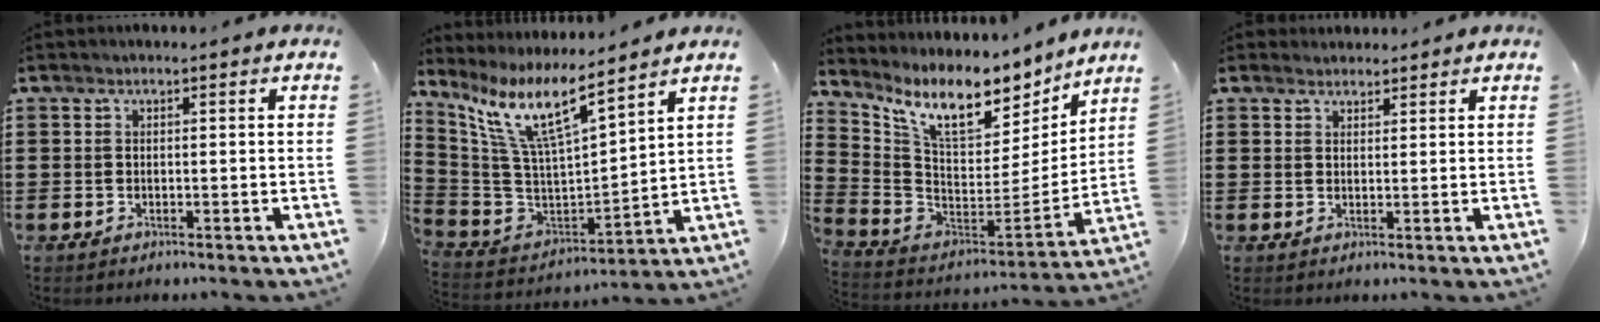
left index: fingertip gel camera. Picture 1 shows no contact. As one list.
[{"total": 11.4, "force": [7.5, 1.7, 8.4], "torque": [-0.199, -0.054, 0.126]}, {"total": 10.5, "force": [7.6, 3.5, 6.3], "torque": [-0.151, -0.050, 0.132]}, {"total": 1.9, "force": [1.7, 0.7, 0.0], "torque": [-0.005, 0.003, 0.035]}]